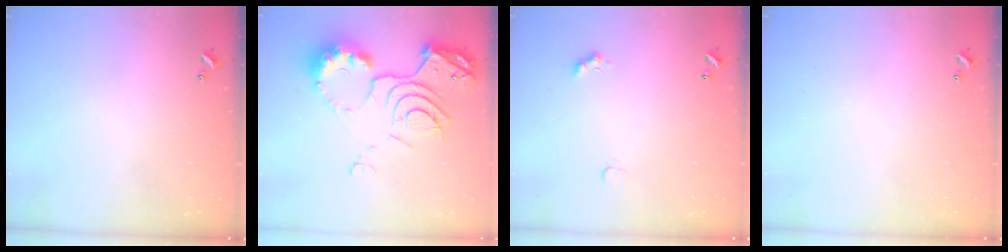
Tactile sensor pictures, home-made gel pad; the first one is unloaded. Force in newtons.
{"total": 15.1, "press": 15.0, "slide": 1.3}
{"total": 2.4, "press": 2.3, "slide": 0.5}
{"total": 0.0}